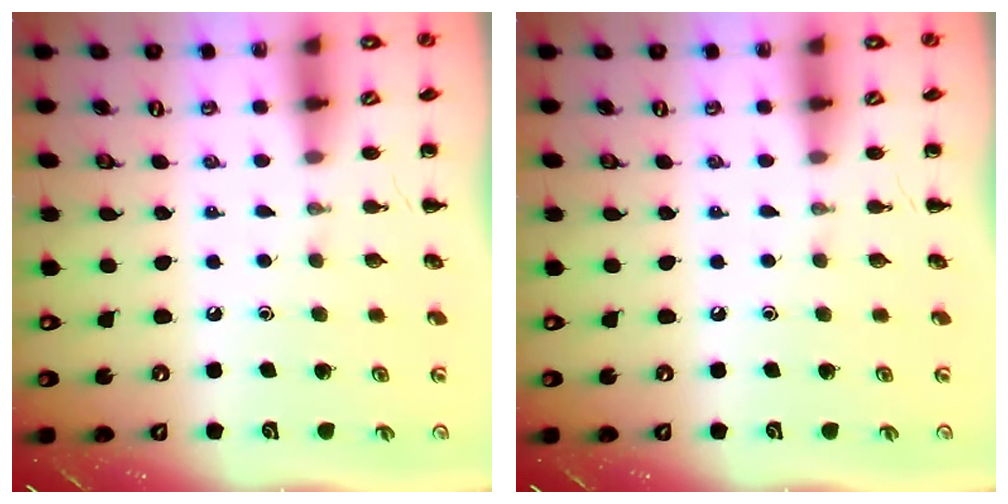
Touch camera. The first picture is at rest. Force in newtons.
{"total": 0.0}